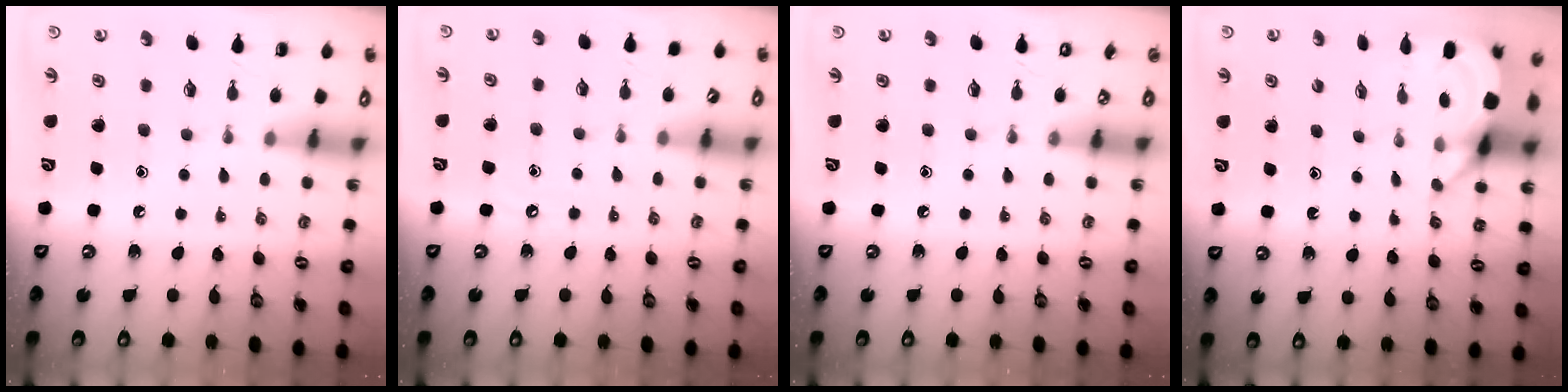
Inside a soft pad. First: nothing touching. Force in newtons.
{"total": 2.9, "press": 2.8, "slide": 0.5}
{"total": 0.0}
{"total": 4.2, "press": 4.2, "slide": 0.2}